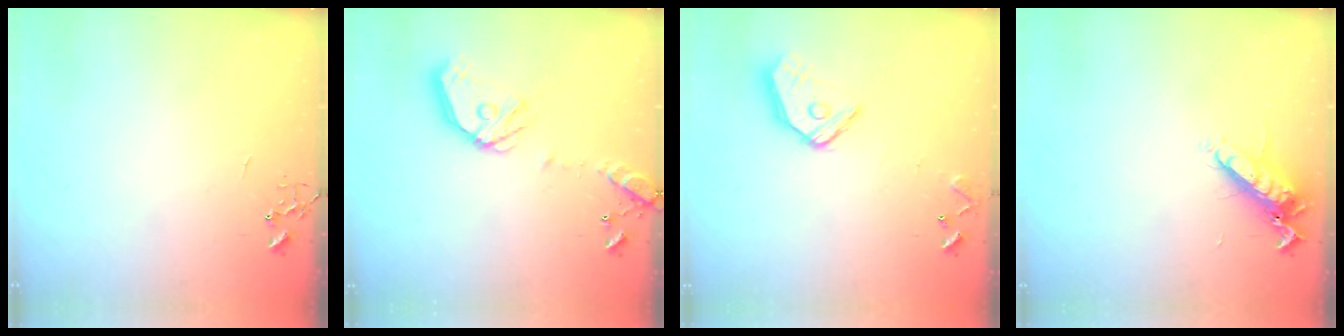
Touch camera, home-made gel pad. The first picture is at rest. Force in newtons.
{"total": 15.7, "press": 15.4, "slide": 2.5}
{"total": 12.2, "press": 12.2, "slide": 1.1}
{"total": 13.5, "press": 13.3, "slide": 1.9}